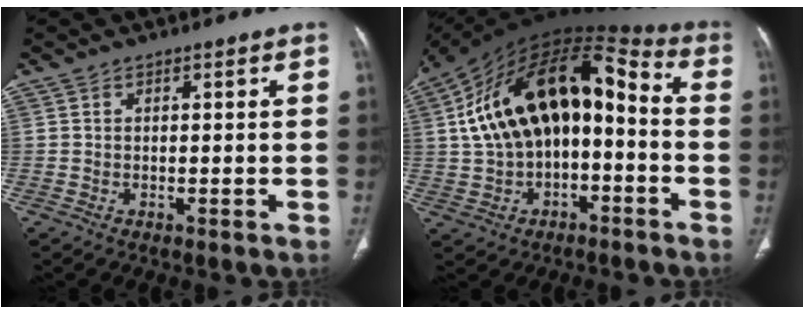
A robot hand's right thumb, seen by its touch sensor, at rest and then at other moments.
{"total": 22.6, "force": [-0.2, 13.0, 18.5], "torque": [-0.305, 0.055, -0.005]}